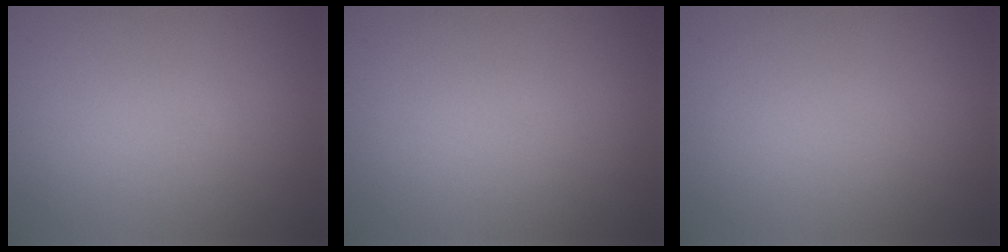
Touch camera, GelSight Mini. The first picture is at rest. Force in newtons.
{"total": 0.0}
{"total": 0.0}